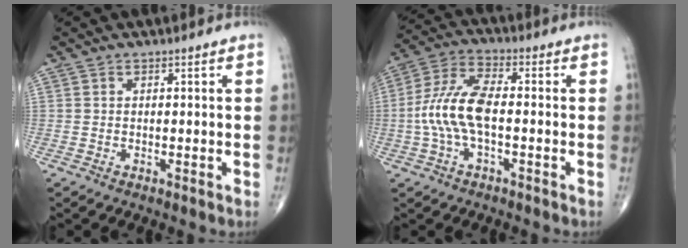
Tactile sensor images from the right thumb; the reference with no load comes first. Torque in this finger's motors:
{"motor_torque": [0.86, 0.69, 1.49, -0.17, 0.22]}